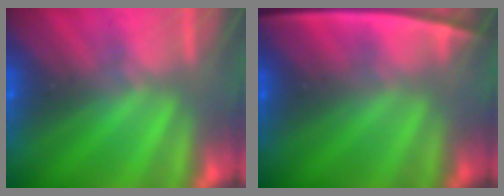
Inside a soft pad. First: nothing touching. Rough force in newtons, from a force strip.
{"total": 2.4}